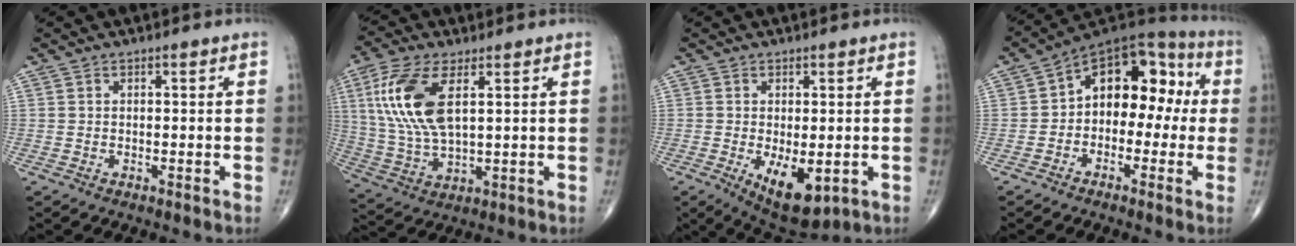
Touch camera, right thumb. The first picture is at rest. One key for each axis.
{"total": 14.2, "fx": 4.1, "fy": 6.1, "fz": 12.1, "tx": -0.273, "ty": -0.007, "tz": 0.088}
{"total": 9.0, "fx": -2.4, "fy": 4.2, "fz": 7.6, "tx": -0.107, "ty": -0.014, "tz": -0.020}
{"total": 14.4, "fx": 0.2, "fy": 9.5, "fz": 10.8, "tx": -0.106, "ty": 0.052, "tz": -0.017}